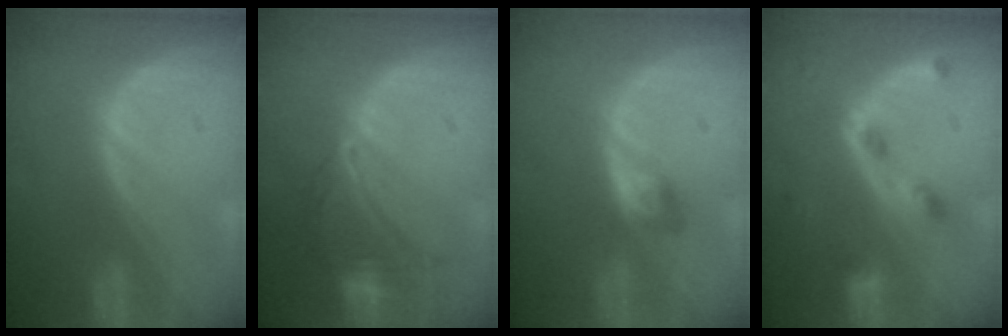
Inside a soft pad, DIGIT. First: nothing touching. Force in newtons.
{"total": 8.0, "press": 7.1, "slide": 3.8}
{"total": 3.0, "press": 2.5, "slide": 1.5}
{"total": 4.2, "press": 4.2, "slide": 0.5}